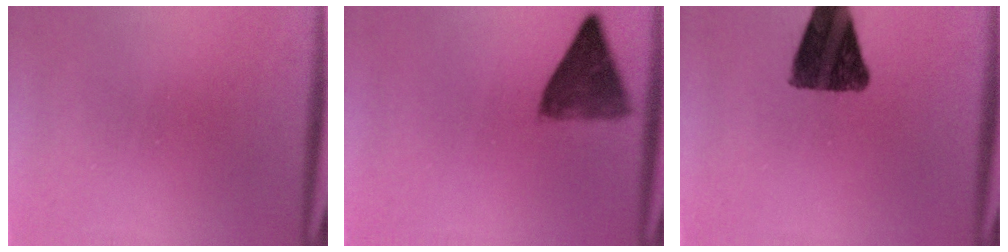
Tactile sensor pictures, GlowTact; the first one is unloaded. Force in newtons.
{"total": 7.1}
{"total": 12.3}